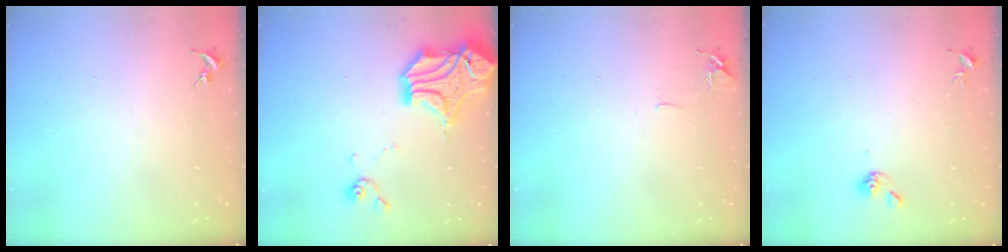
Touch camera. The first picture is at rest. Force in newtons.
{"total": 20.2, "press": 20.0, "slide": 2.5}
{"total": 6.5, "press": 6.4, "slide": 0.7}
{"total": 5.6, "press": 5.6, "slide": 1.0}